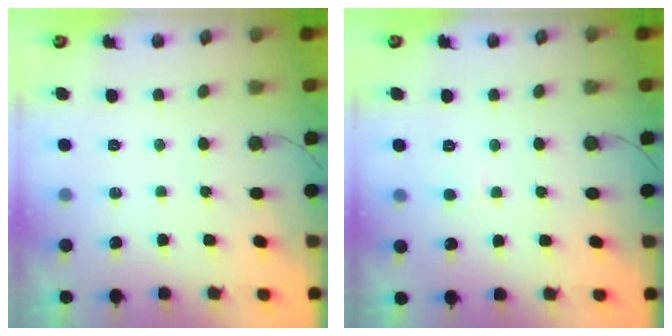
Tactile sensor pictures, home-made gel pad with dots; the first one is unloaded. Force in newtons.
{"total": 2.8, "press": 2.8, "slide": 0.3}